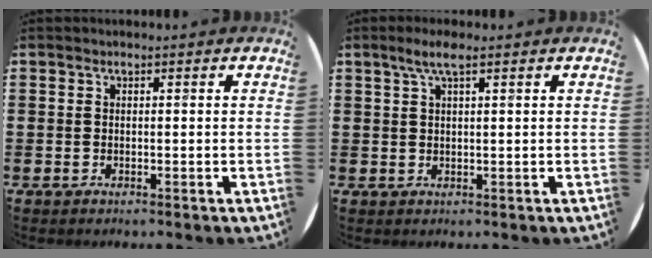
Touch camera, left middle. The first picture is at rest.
{"total": 2.9, "force": [1.7, 0.4, 2.4], "torque": [-0.049, 0.006, 0.028]}